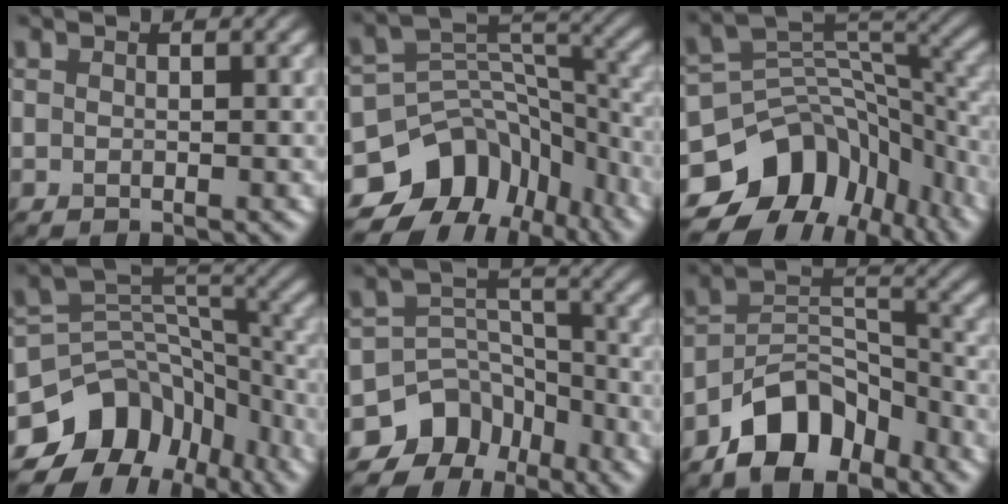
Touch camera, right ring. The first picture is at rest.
{"total": 11.7, "force": [-6.9, 8.1, 4.7], "torque": [-0.077, 0.020, -0.104]}
{"total": 12.1, "force": [-6.3, 8.4, 6.0], "torque": [-0.109, 0.002, -0.101]}
{"total": 11.2, "force": [-6.5, 7.8, 4.7], "torque": [-0.076, 0.019, -0.102]}
{"total": 8.2, "force": [-5.9, 5.5, 1.7], "torque": [-0.007, 0.013, -0.099]}
{"total": 7.8, "force": [-5.5, 4.1, 3.7], "torque": [-0.048, 0.004, -0.110]}